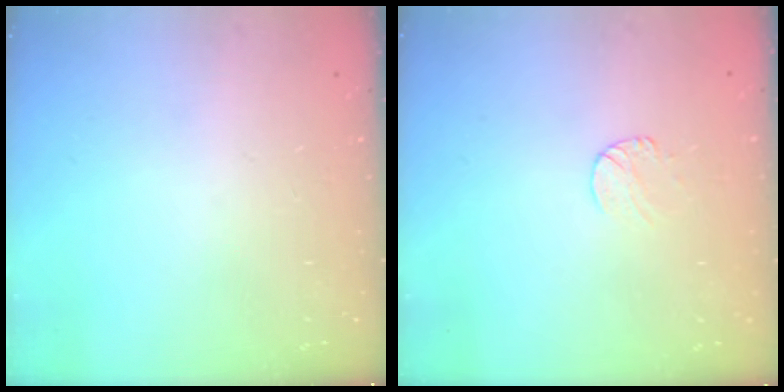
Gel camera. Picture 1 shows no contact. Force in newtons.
{"total": 5.0, "press": 5.0, "slide": 0.5}